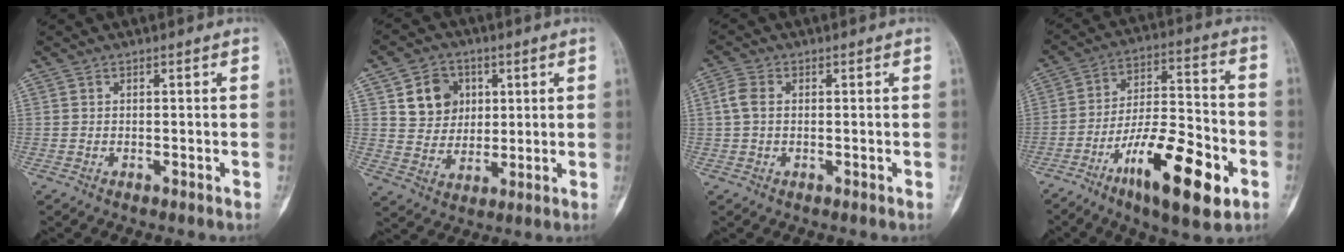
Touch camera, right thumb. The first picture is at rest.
{"total": 9.4, "force": [3.2, 8.0, 3.9], "torque": [-0.024, -0.011, 0.058]}
{"total": 3.4, "force": [0.4, 2.3, 2.5], "torque": [-0.061, 0.009, 0.004]}
{"total": 19.3, "force": [-8.7, 6.2, 16.1], "torque": [-0.255, 0.049, -0.138]}